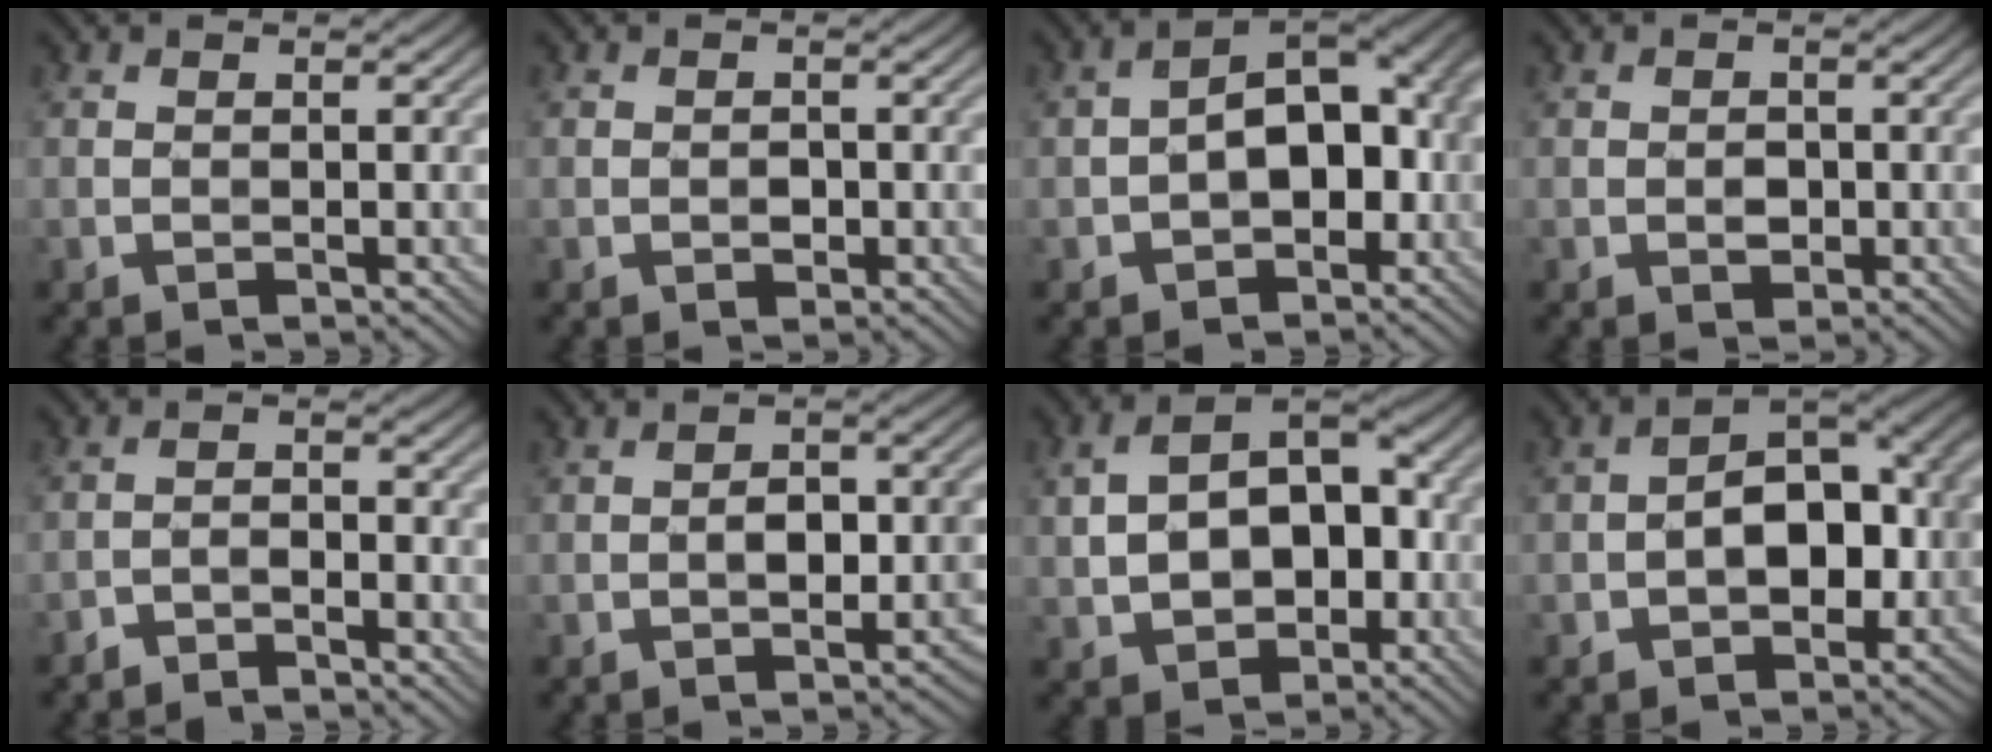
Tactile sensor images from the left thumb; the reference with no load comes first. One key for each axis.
{"total": 1.3, "fx": -0.3, "fy": 1.0, "fz": 0.8, "tx": -0.010, "ty": -0.004, "tz": -0.006}
{"total": 12.7, "fx": -1.8, "fy": 8.0, "fz": 9.8, "tx": -0.137, "ty": 0.006, "tz": -0.034}
{"total": 1.6, "fx": -0.3, "fy": 1.2, "fz": 1.0, "tx": -0.017, "ty": -0.004, "tz": -0.006}
{"total": 2.6, "fx": -2.3, "fy": 0.6, "fz": 0.9, "tx": -0.015, "ty": 0.005, "tz": -0.049}
{"total": 3.9, "fx": -1.2, "fy": 2.0, "fz": 3.1, "tx": -0.044, "ty": 0.007, "tz": -0.021}
{"total": 11.5, "fx": -1.2, "fy": 7.4, "fz": 8.6, "tx": -0.156, "ty": 0.005, "tz": -0.025}
{"total": 11.2, "fx": -2.3, "fy": 6.9, "fz": 8.4, "tx": -0.113, "ty": -0.001, "tz": -0.044}